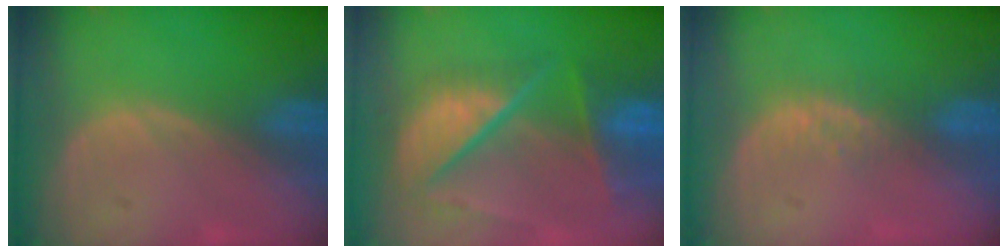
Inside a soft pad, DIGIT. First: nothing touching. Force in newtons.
{"total": 10.7, "press": 8.9, "slide": 5.9}
{"total": 2.9, "press": 2.3, "slide": 1.8}